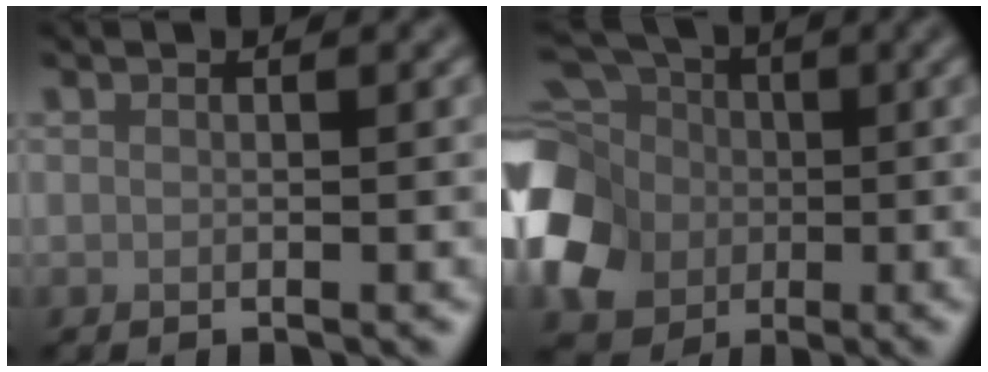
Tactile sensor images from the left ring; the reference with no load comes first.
{"total": 12.0, "force": [-1.7, 9.8, 6.8], "torque": [-0.158, 0.000, -0.046]}